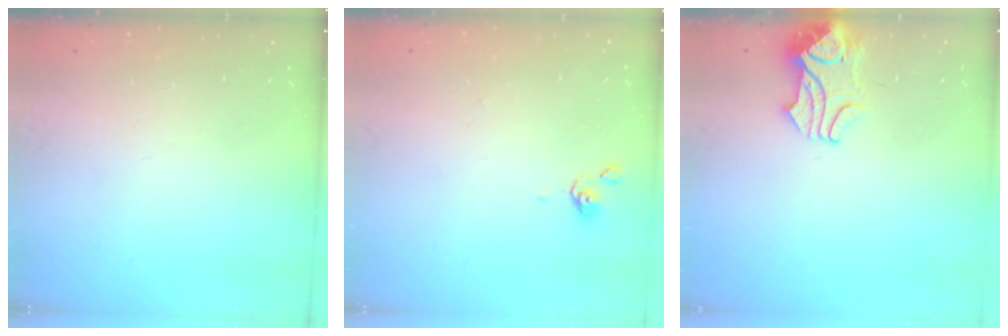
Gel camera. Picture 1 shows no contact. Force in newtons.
{"total": 0.0}
{"total": 2.2, "press": 2.2, "slide": 0.6}